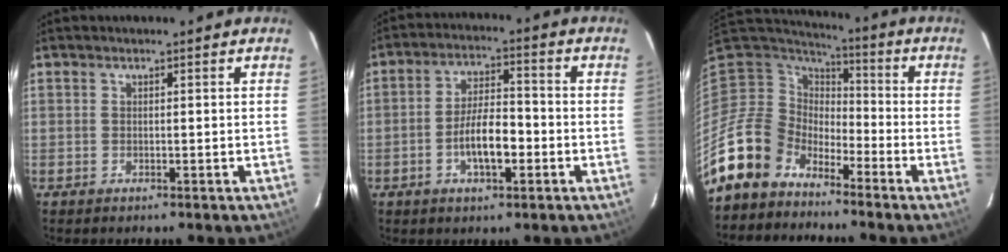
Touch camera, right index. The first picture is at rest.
{"total": 8.0, "force": [-2.8, 3.0, 6.9], "torque": [-0.130, 0.005, -0.045]}
{"total": 11.7, "force": [-9.2, 7.1, 1.2], "torque": [-0.052, 0.026, -0.175]}